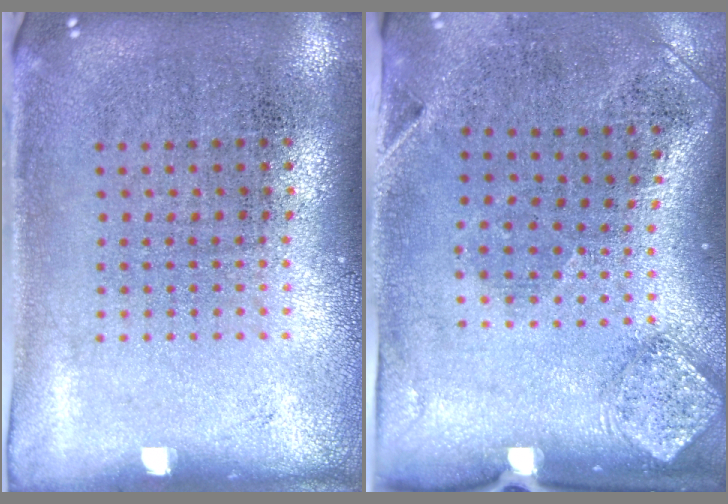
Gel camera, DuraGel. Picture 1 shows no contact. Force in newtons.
{"total": 1.9, "press": 1.1, "slide": 1.6}